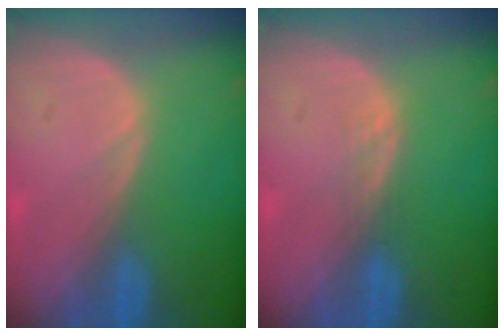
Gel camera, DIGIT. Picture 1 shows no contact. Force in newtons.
{"total": 1.1, "press": 1.1, "slide": 0.1}